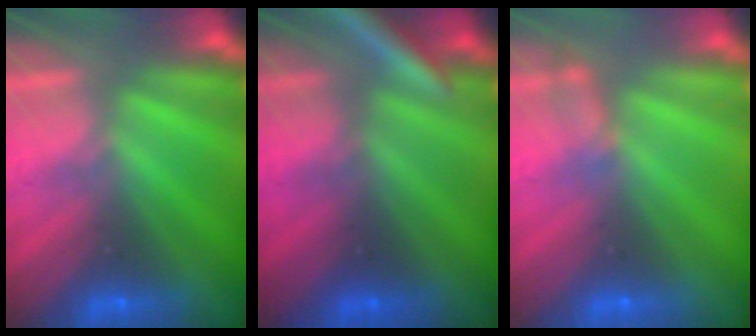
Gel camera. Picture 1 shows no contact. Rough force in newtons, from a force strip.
{"total": 2.8}
{"total": 2.2}